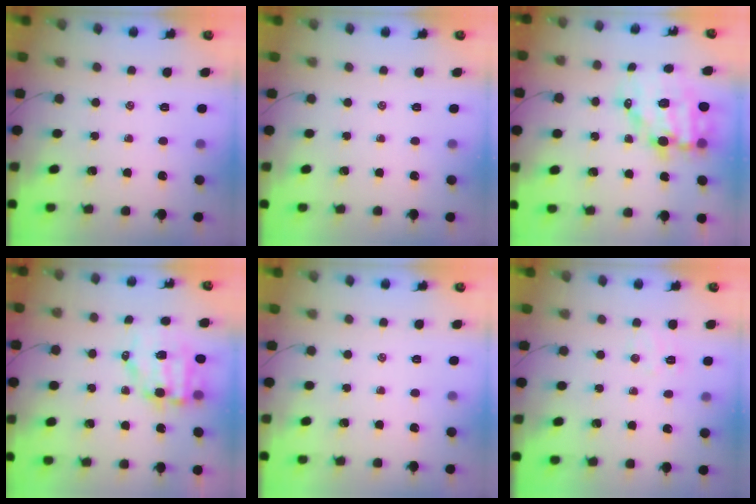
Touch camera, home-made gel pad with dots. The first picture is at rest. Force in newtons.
{"total": 0.0}
{"total": 12.6, "press": 12.2, "slide": 3.1}
{"total": 7.8, "press": 7.6, "slide": 1.9}
{"total": 0.0}
{"total": 5.0, "press": 4.9, "slide": 1.1}